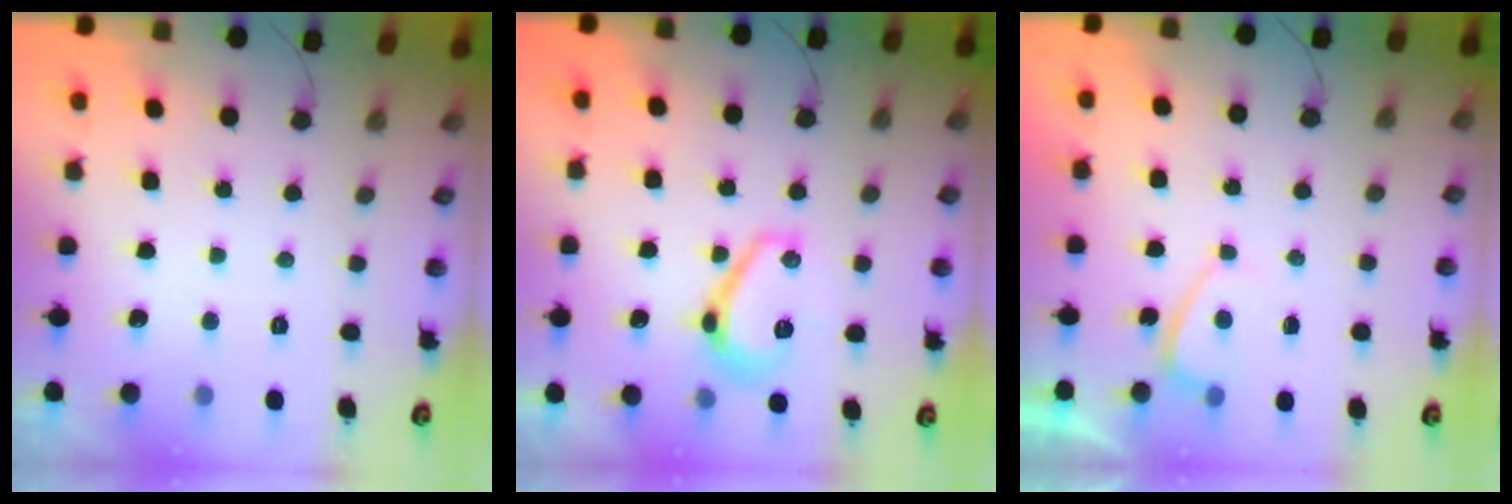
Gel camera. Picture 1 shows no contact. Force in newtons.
{"total": 9.5, "press": 9.5, "slide": 0.8}
{"total": 1.6, "press": 1.5, "slide": 0.6}